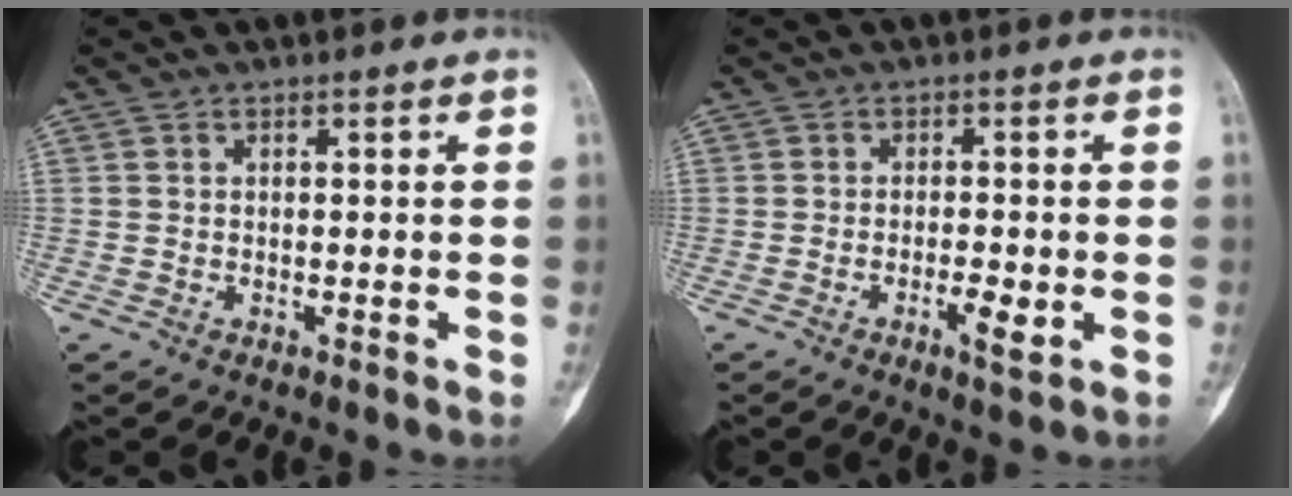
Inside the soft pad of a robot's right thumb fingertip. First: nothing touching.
{"total": 4.0, "force": [-1.4, 1.1, 3.6], "torque": [-0.060, -0.003, -0.022]}